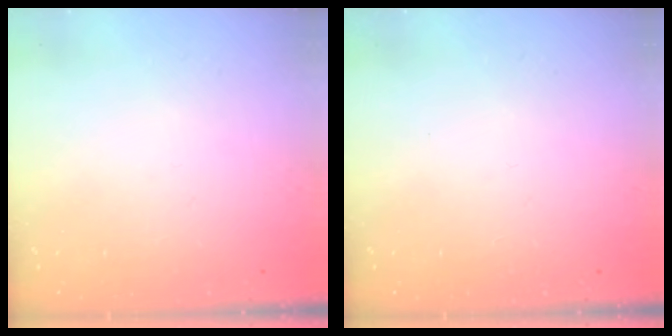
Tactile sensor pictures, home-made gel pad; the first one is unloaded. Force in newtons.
{"total": 0.0}